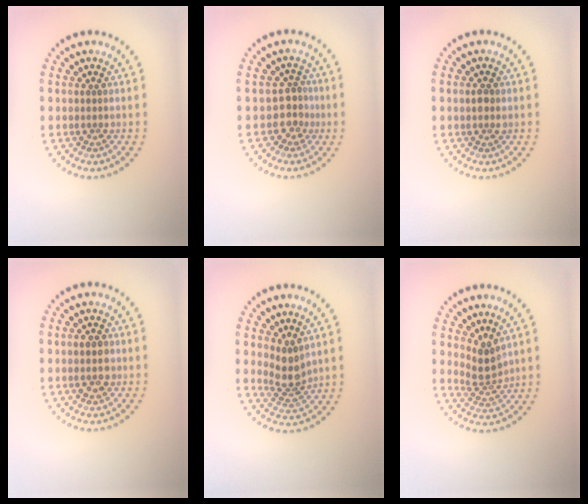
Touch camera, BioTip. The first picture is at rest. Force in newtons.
{"total": 2.1, "press": 1.6, "slide": 1.5}
{"total": 1.1, "press": 1.0, "slide": 0.4}
{"total": 2.6, "press": 2.6, "slide": 0.0}
{"total": 2.6, "press": 2.0, "slide": 1.7}
{"total": 2.6, "press": 1.8, "slide": 1.8}